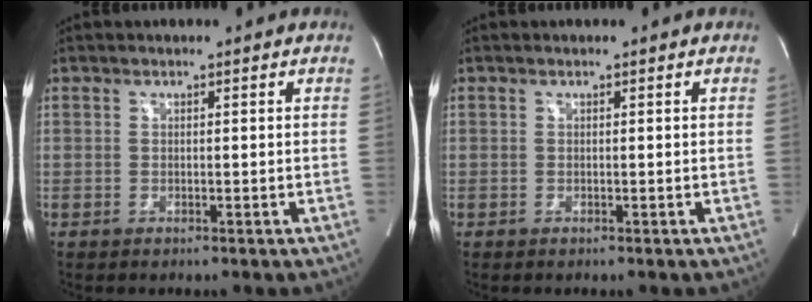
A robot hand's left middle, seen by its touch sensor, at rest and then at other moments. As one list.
[{"total": 0.0}]